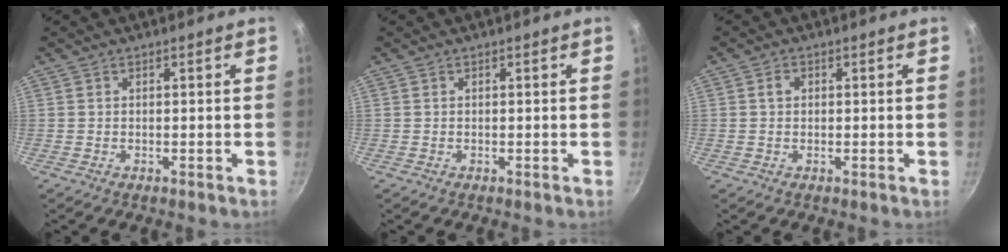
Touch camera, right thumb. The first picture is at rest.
{"total": 0.0}
{"total": 1.7, "force": [0.3, 1.4, 1.0], "torque": [-0.017, 0.005, 0.002]}